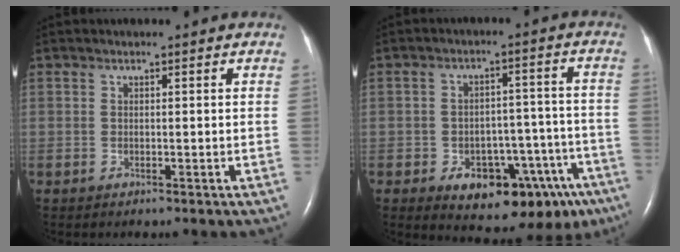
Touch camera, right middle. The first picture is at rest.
{"total": 14.6, "force": [-8.6, 7.0, 9.5], "torque": [-0.094, 0.034, -0.111]}